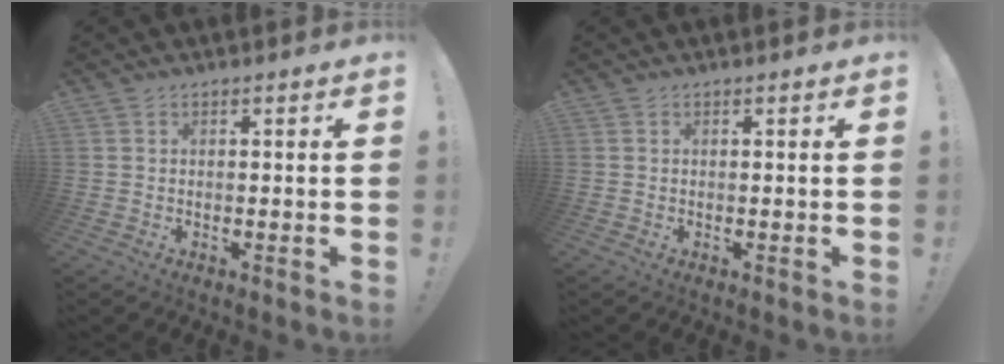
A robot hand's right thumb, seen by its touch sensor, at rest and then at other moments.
{"total": 0.0}